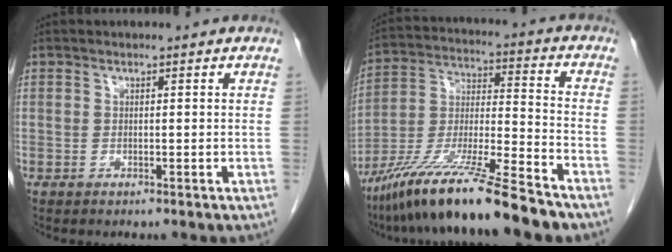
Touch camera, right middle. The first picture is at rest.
{"total": 17.9, "force": [-13.5, 0.5, 11.7], "torque": [-0.233, -0.030, -0.247]}